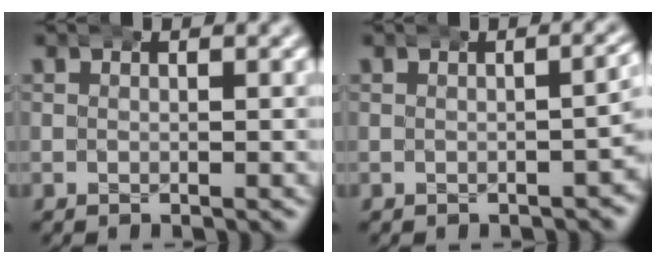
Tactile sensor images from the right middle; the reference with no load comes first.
{"total": 2.3, "force": [-0.5, 1.0, 1.9], "torque": [-0.018, 0.008, -0.007]}